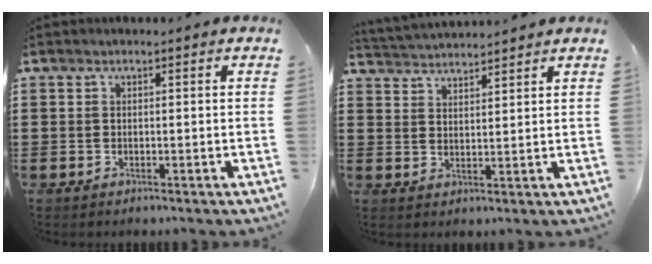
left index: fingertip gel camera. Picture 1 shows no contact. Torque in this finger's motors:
{"motor_torque": [0.12, -0.24, 0.11, 0.03]}